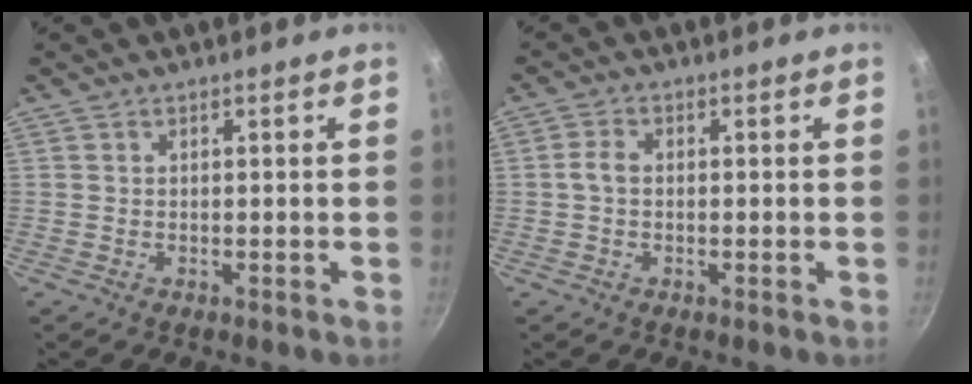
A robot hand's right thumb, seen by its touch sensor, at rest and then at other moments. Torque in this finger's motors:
{"motor_torque": [0.47, 0.78, 0.44, -0.27, -0.02]}